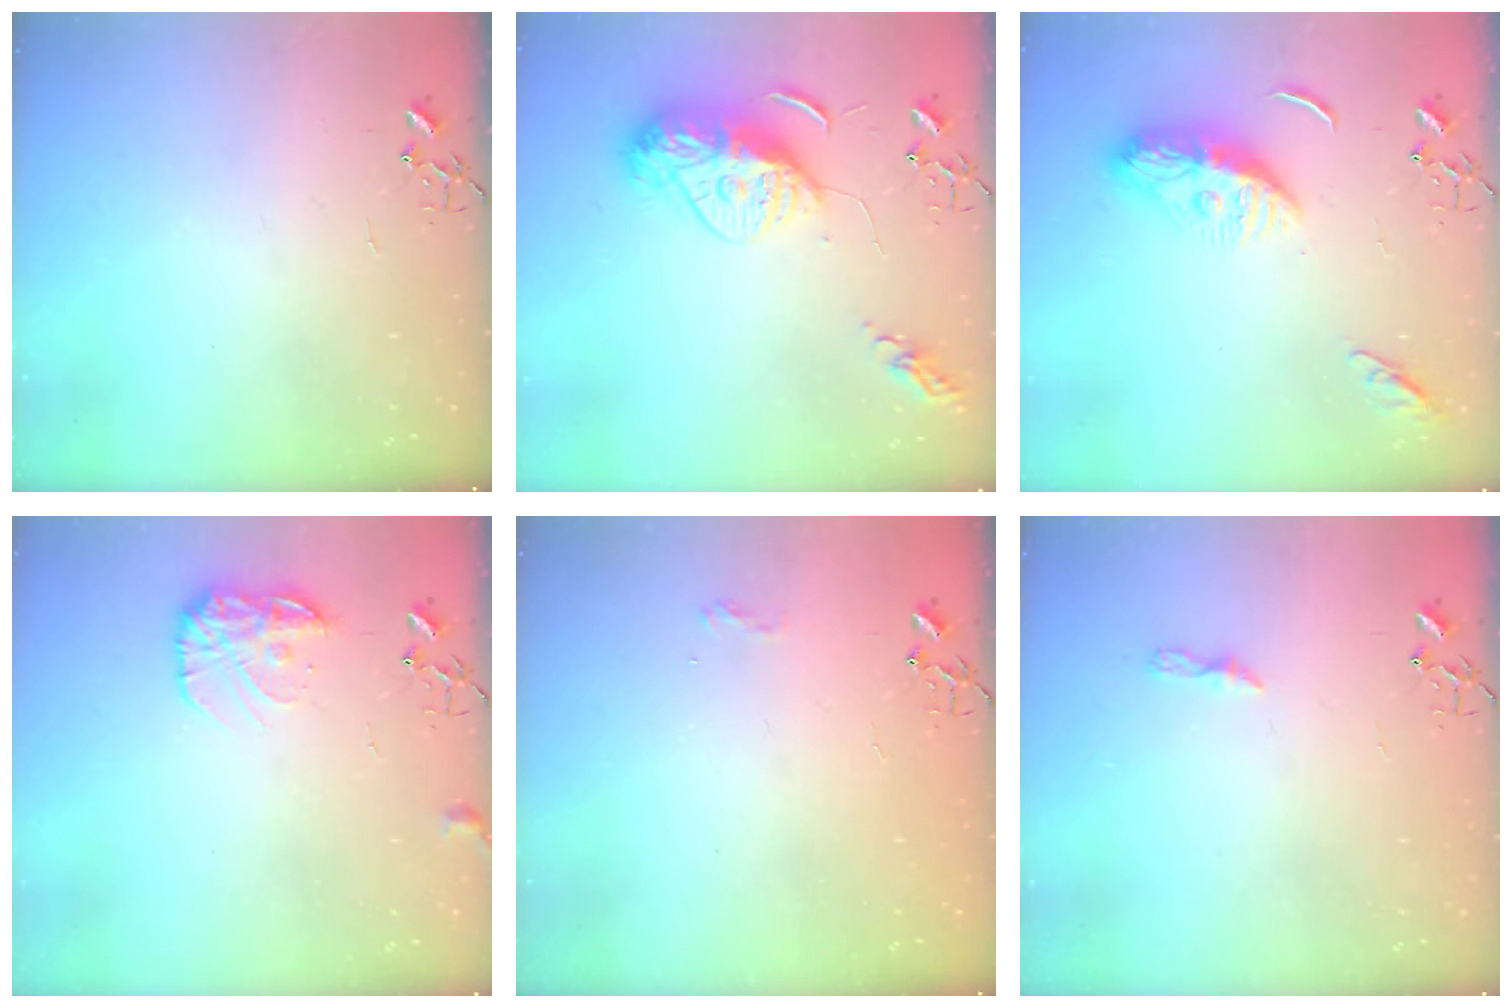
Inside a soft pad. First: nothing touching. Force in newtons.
{"total": 12.9, "press": 12.8, "slide": 1.3}
{"total": 11.4, "press": 11.3, "slide": 1.0}
{"total": 11.9, "press": 11.9, "slide": 0.4}
{"total": 5.9, "press": 5.9, "slide": 0.8}
{"total": 3.7, "press": 3.7, "slide": 0.4}